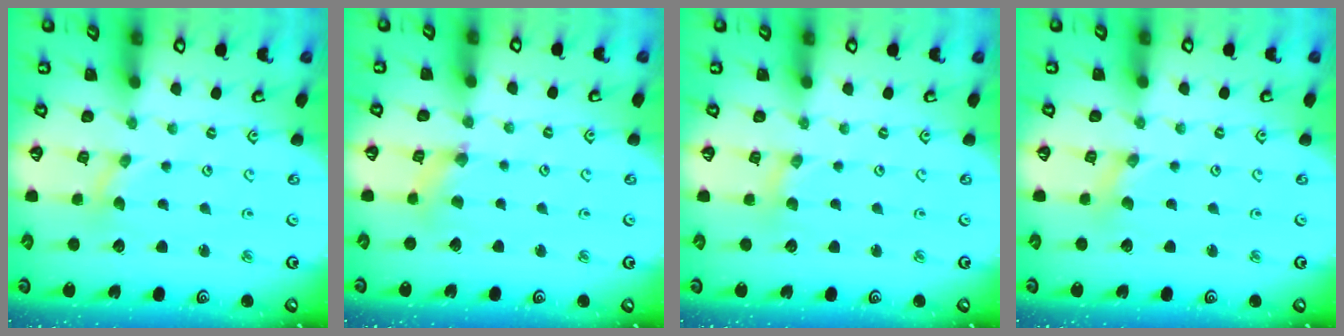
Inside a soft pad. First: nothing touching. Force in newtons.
{"total": 2.4, "press": 2.4, "slide": 0.4}
{"total": 0.6, "press": 0.6, "slide": 0.2}
{"total": 0.0}